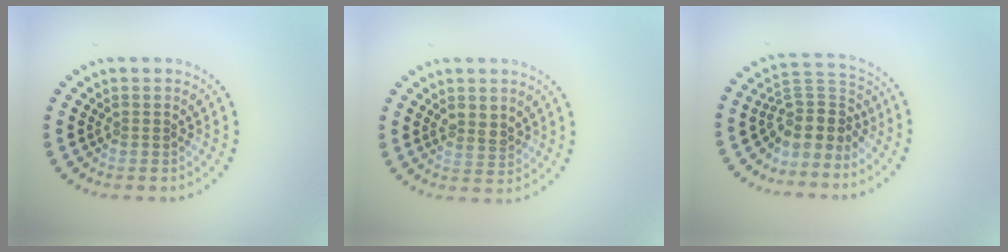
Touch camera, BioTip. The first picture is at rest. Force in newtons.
{"total": 1.6, "press": 1.5, "slide": 0.5}
{"total": 4.1, "press": 3.1, "slide": 2.6}